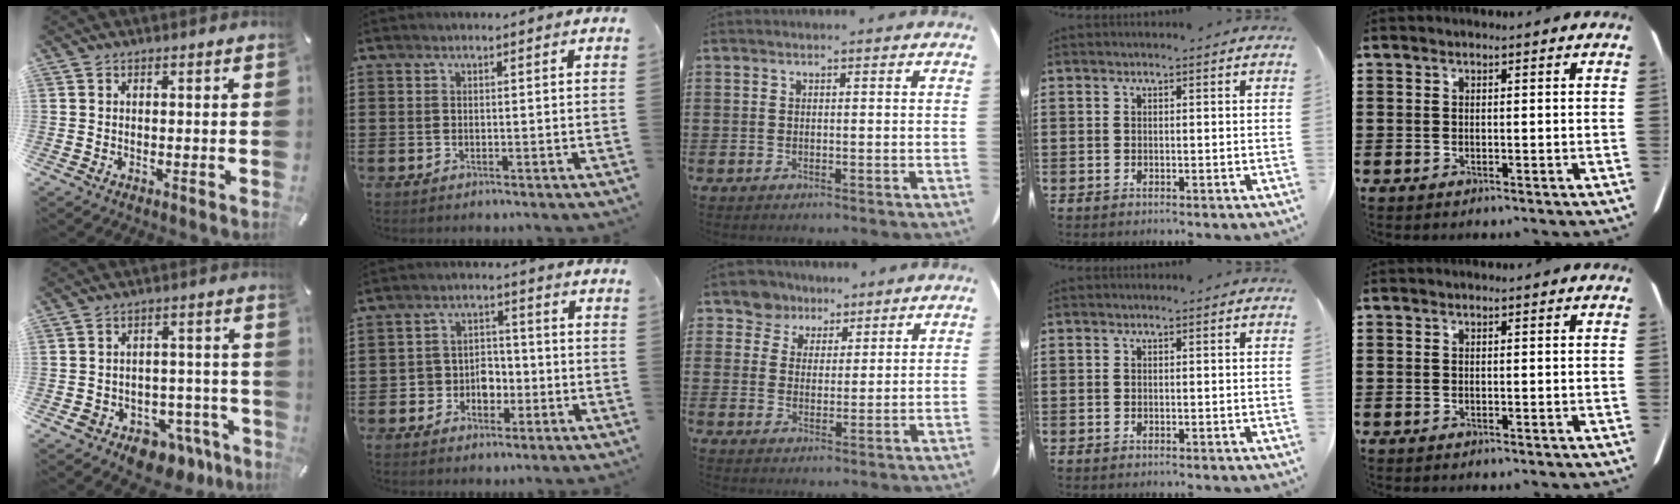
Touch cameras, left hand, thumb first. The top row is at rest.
{"thumb": {"total": 6.7, "force": [-3.6, 5.2, 2.2], "torque": [-0.022, 0.013, -0.058]}, "index": {"total": 4.5, "force": [-2.0, 3.8, 1.4], "torque": [-0.036, 0.009, -0.042]}, "middle": {"total": 5.4, "force": [4.2, 3.4, 0.5], "torque": [-0.039, -0.004, 0.079]}}